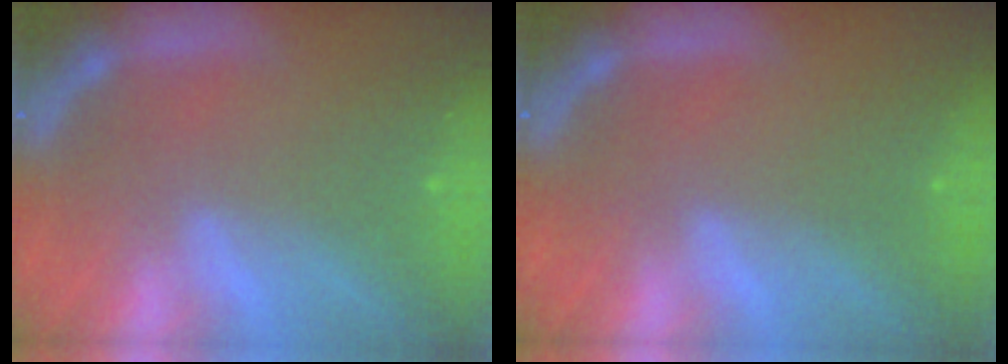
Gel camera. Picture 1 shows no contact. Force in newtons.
{"total": 0.0}